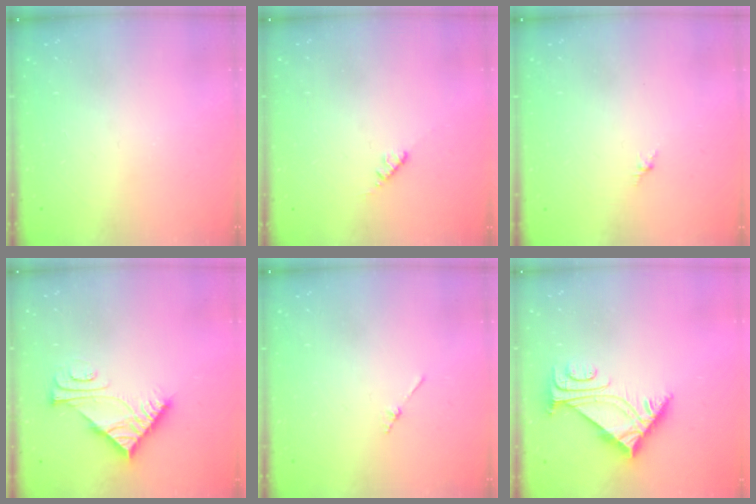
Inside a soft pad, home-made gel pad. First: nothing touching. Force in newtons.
{"total": 2.8, "press": 2.8, "slide": 0.4}
{"total": 0.0}
{"total": 6.8, "press": 6.8, "slide": 0.1}
{"total": 1.3, "press": 1.3, "slide": 0.3}
{"total": 6.2, "press": 6.2, "slide": 0.7}